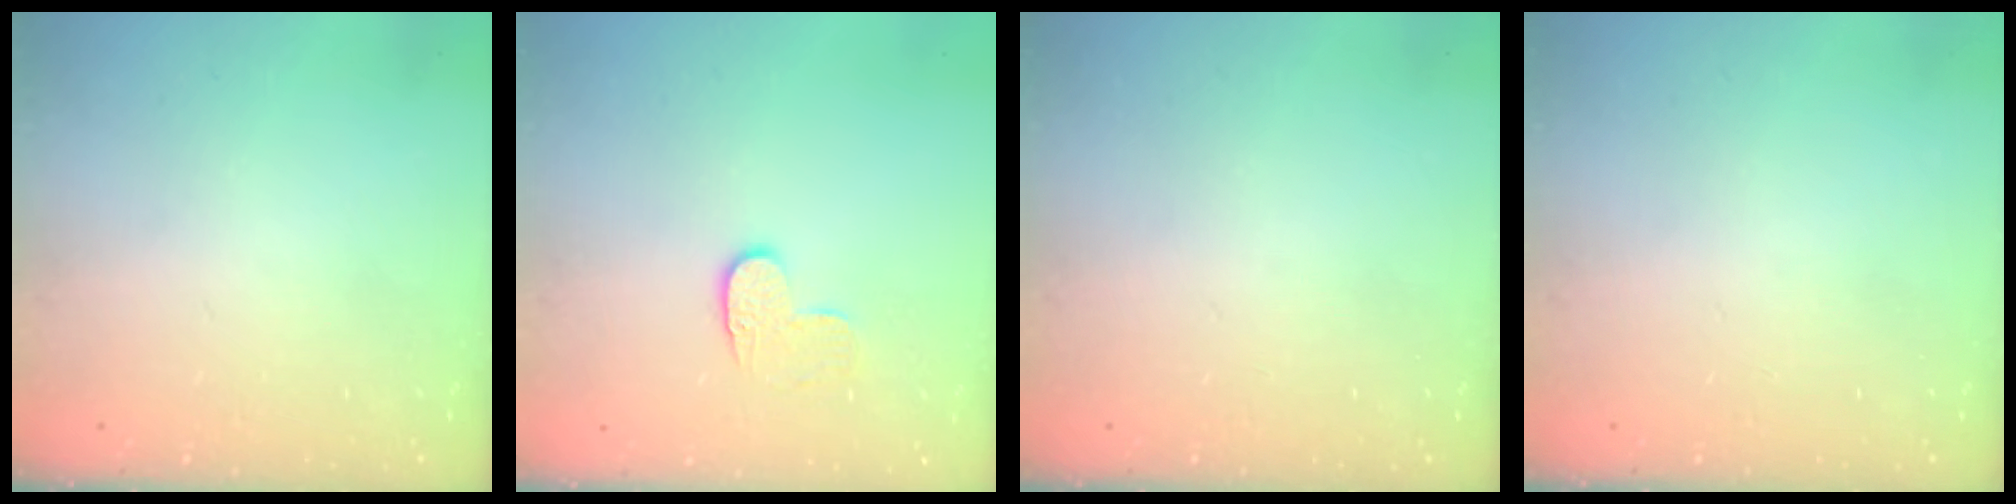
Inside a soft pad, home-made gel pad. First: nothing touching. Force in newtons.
{"total": 6.7, "press": 6.7, "slide": 0.5}
{"total": 0.0}
{"total": 0.0}